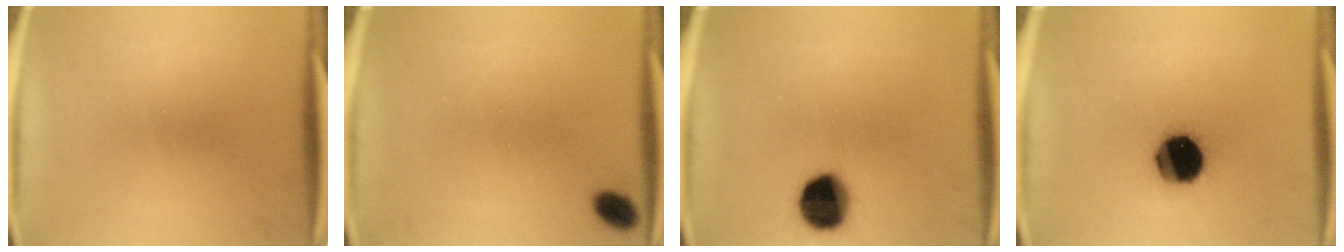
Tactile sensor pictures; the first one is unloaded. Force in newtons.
{"total": 3.3}
{"total": 11.6}
{"total": 16.0}